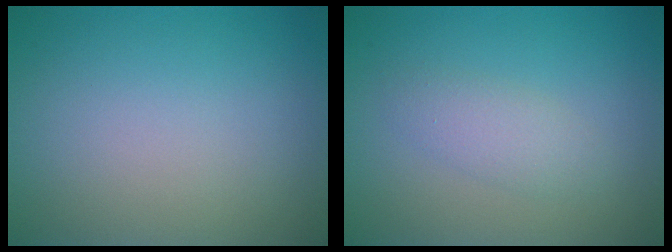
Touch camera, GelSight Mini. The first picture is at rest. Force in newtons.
{"total": 2.0, "press": 2.0, "slide": 0.1}